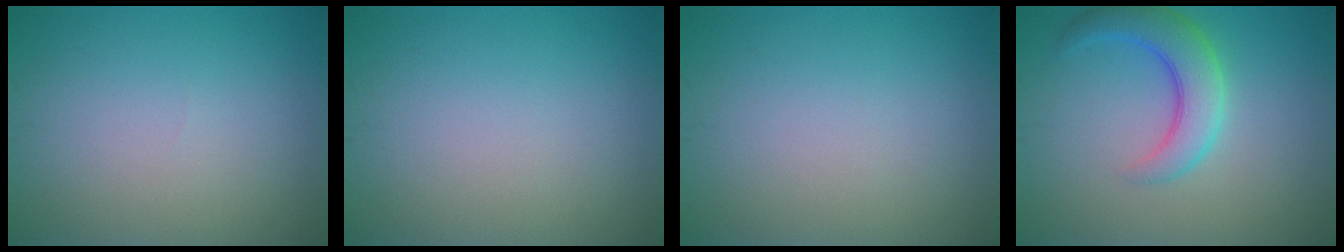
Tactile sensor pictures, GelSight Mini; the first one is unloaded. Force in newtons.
{"total": 0.0}
{"total": 0.0}
{"total": 4.8, "press": 4.8, "slide": 0.2}